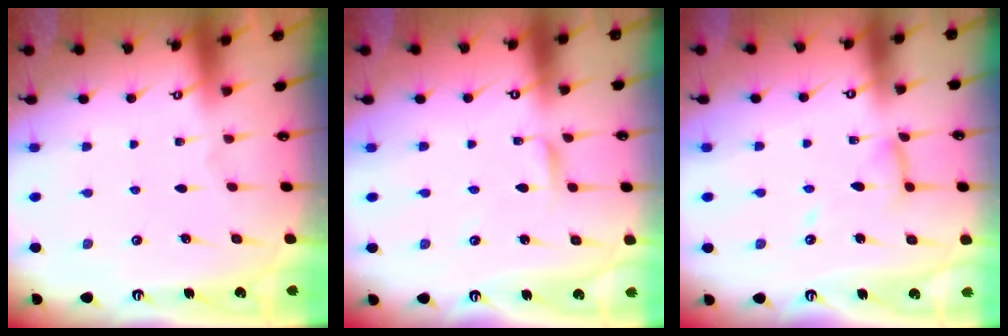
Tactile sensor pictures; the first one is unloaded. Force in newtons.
{"total": 1.7, "press": 1.7, "slide": 0.1}
{"total": 8.6, "press": 8.6, "slide": 0.7}